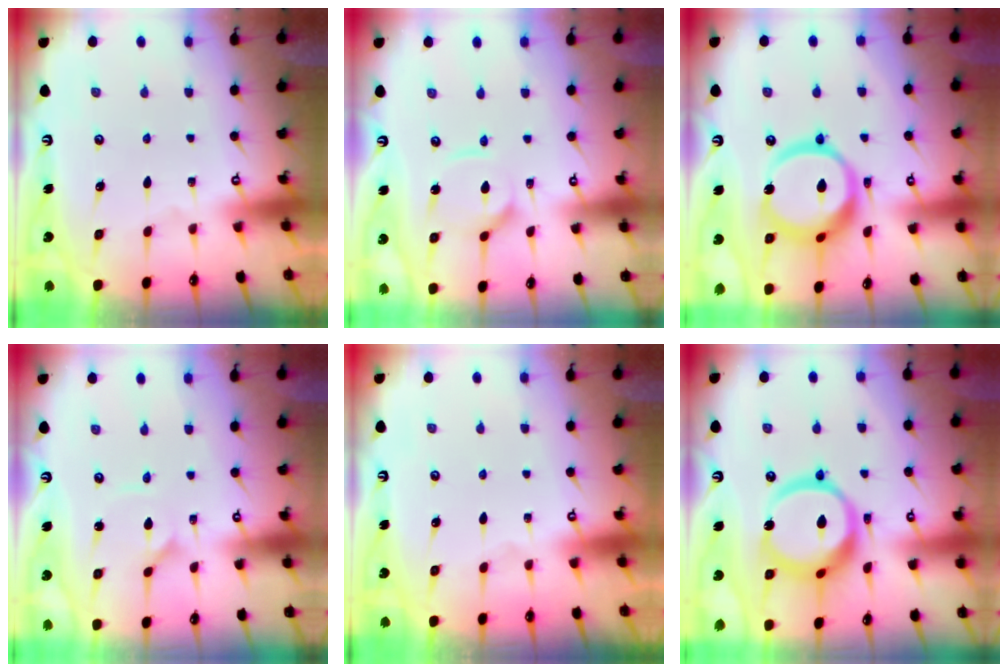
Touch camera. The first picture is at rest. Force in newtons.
{"total": 8.8, "press": 8.7, "slide": 0.9}
{"total": 18.5, "press": 18.3, "slide": 2.0}
{"total": 1.3, "press": 1.3, "slide": 0.1}
{"total": 0.0}
{"total": 18.5, "press": 18.3, "slide": 2.0}